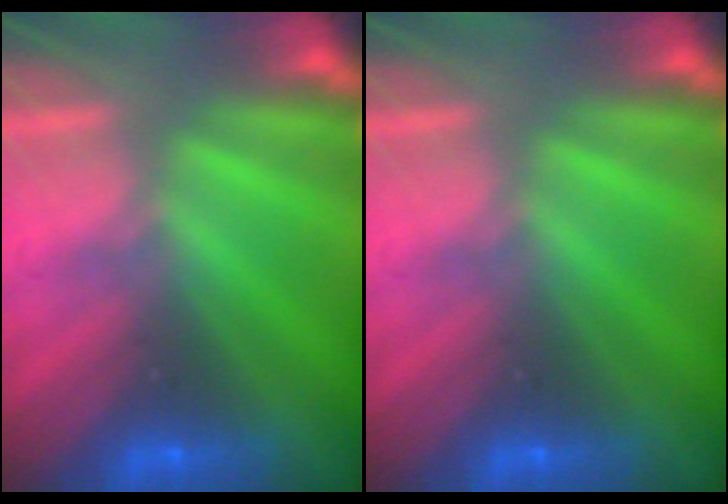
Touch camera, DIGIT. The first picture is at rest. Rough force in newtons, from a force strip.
{"total": 0.0}